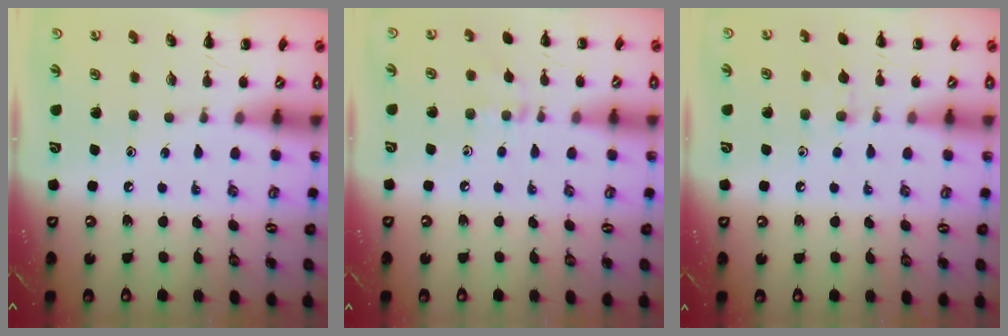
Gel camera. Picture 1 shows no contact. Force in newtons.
{"total": 6.5, "press": 6.4, "slide": 1.5}
{"total": 6.4, "press": 6.1, "slide": 1.8}